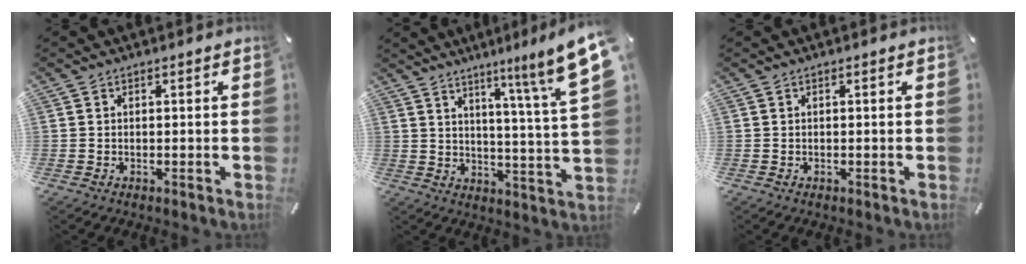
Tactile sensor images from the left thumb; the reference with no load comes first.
{"total": 12.3, "force": [7.7, 0.0, 9.6], "torque": [-0.144, -0.060, 0.116]}
{"total": 0.0}